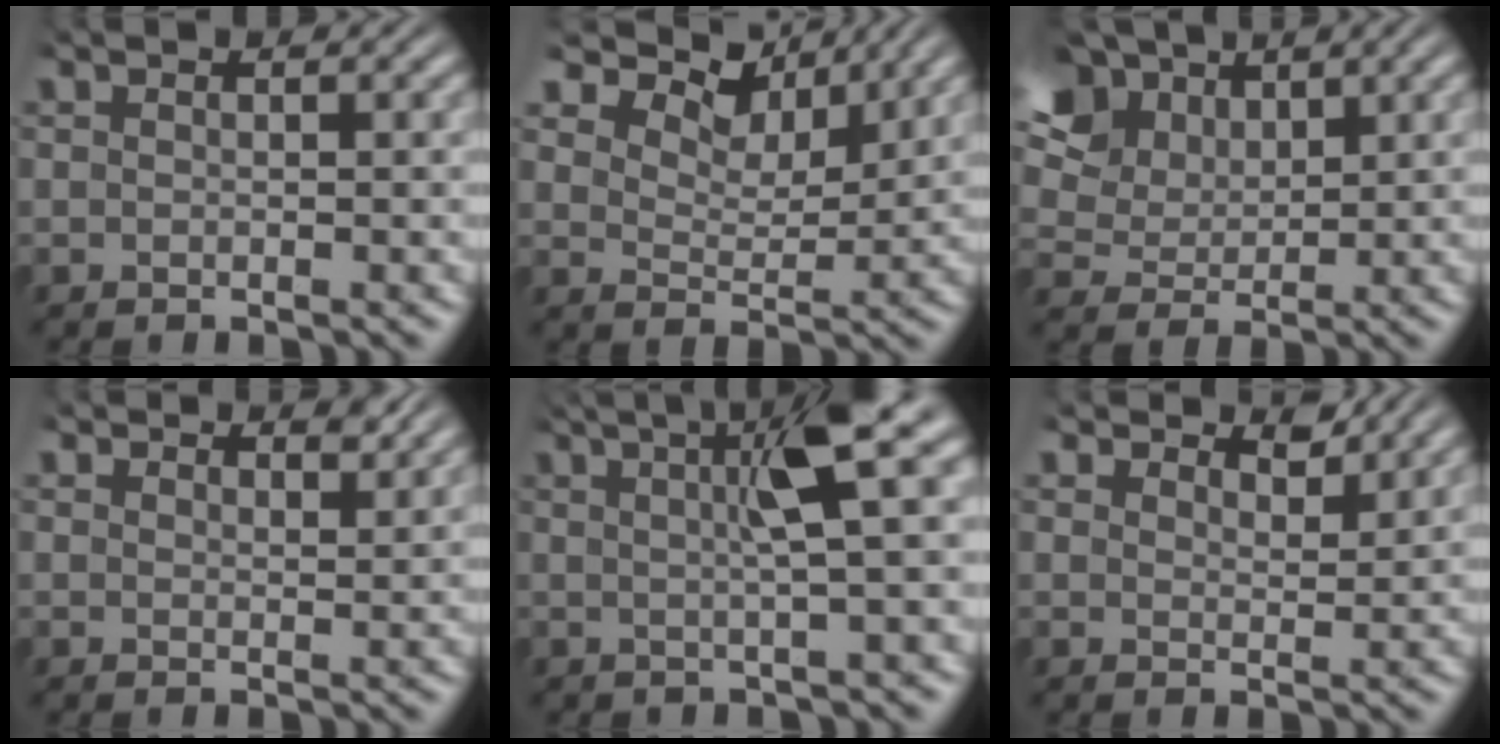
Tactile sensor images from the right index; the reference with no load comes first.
{"total": 7.9, "force": [5.7, 3.7, 3.9], "torque": [-0.074, 0.010, 0.087]}
{"total": 9.1, "force": [3.9, 6.6, 4.9], "torque": [-0.110, -0.011, 0.069]}
{"total": 2.0, "force": [2.0, -0.2, 0.4], "torque": [0.004, -0.006, 0.036]}
{"total": 7.3, "force": [3.3, 0.9, 6.4], "torque": [-0.084, 0.031, 0.039]}
{"total": 2.4, "force": [2.3, -0.1, 0.5], "torque": [-0.001, -0.008, 0.044]}